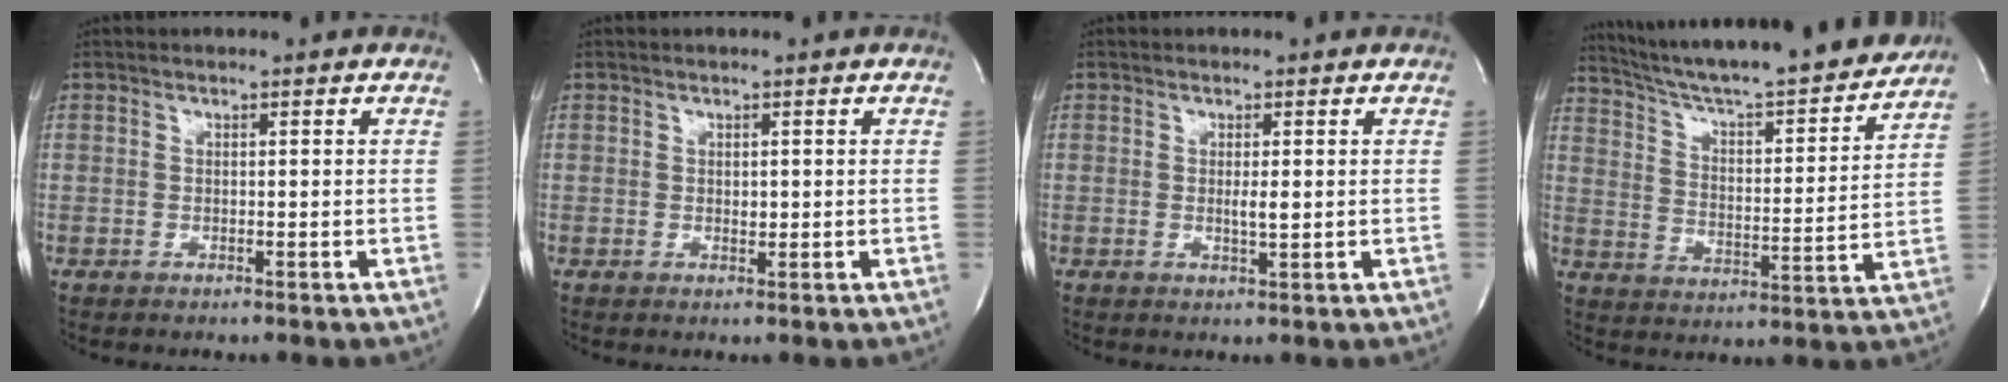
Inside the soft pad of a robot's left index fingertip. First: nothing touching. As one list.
[{"total": 0.8, "force": [0.2, 0.5, 0.6], "torque": [-0.007, -0.001, 0.004]}, {"total": 1.6, "force": [0.2, 0.2, 1.6], "torque": [-0.032, -0.003, 0.003]}, {"total": 23.0, "force": [20.9, 2.0, 9.4], "torque": [-0.154, -0.022, 0.301]}]